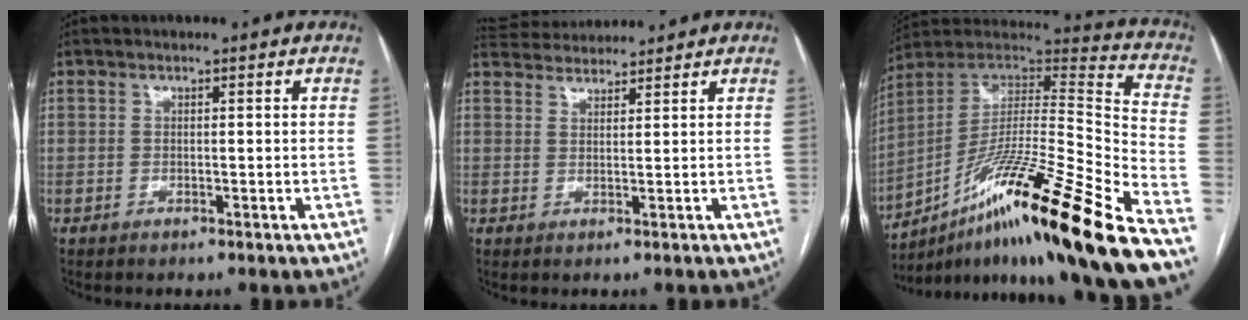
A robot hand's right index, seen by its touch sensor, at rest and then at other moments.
{"total": 5.1, "force": [5.0, 0.7, 0.8], "torque": [-0.022, 0.038, 0.080]}
{"total": 29.6, "force": [-19.1, -0.4, 22.6], "torque": [-0.310, -0.008, -0.330]}